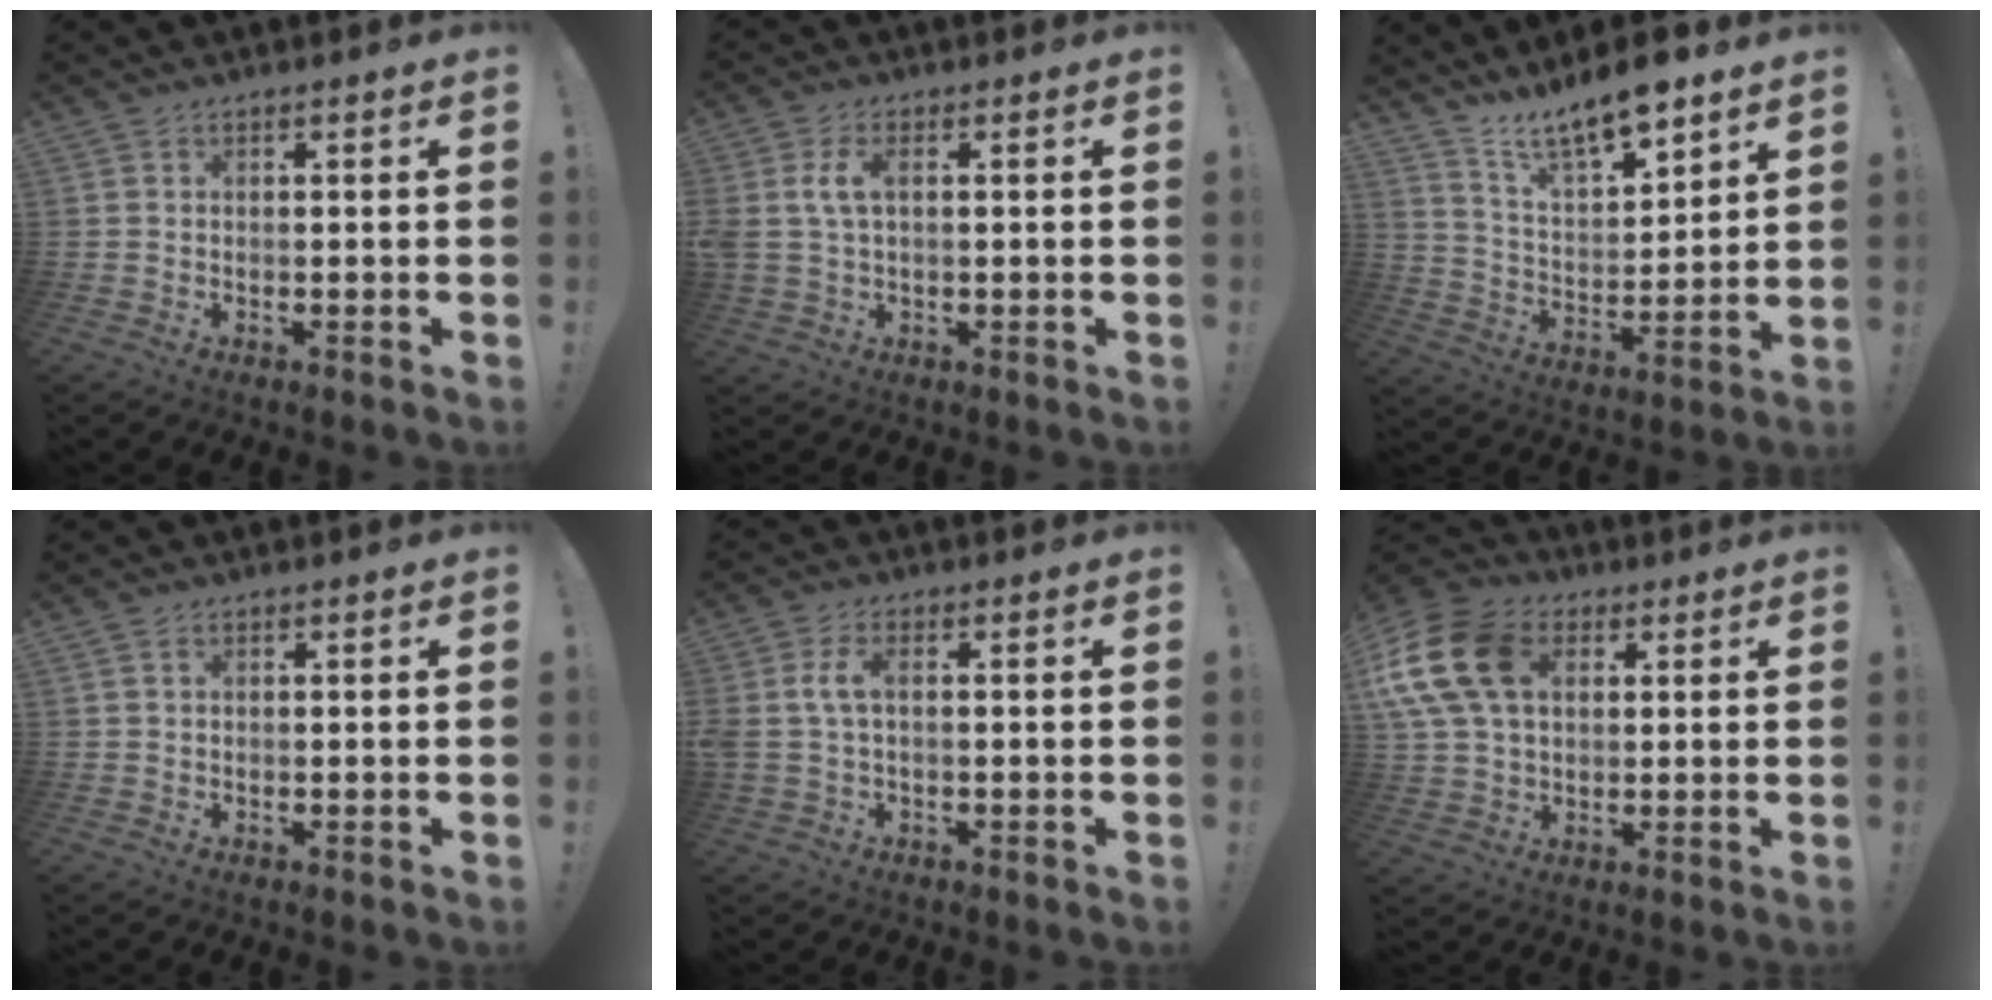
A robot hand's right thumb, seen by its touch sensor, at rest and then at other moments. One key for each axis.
{"total": 6.2, "fx": 1.1, "fy": 3.7, "fz": 4.9, "tx": -0.096, "ty": 0.003, "tz": 0.019}
{"total": 12.0, "fx": 10.4, "fy": 2.9, "fz": 5.2, "tx": -0.097, "ty": -0.080, "tz": 0.185}
{"total": 0.6, "fx": 0.2, "fy": 0.5, "fz": 0.3, "tx": -0.007, "ty": 0.003, "tz": 0.004}
{"total": 6.0, "fx": 0.1, "fy": 3.0, "fz": 5.2, "tx": -0.112, "ty": 0.001, "tz": 0.001}
{"total": 18.0, "fx": 5.2, "fy": 12.9, "fz": 11.5, "tx": -0.226, "ty": -0.008, "tz": 0.099}